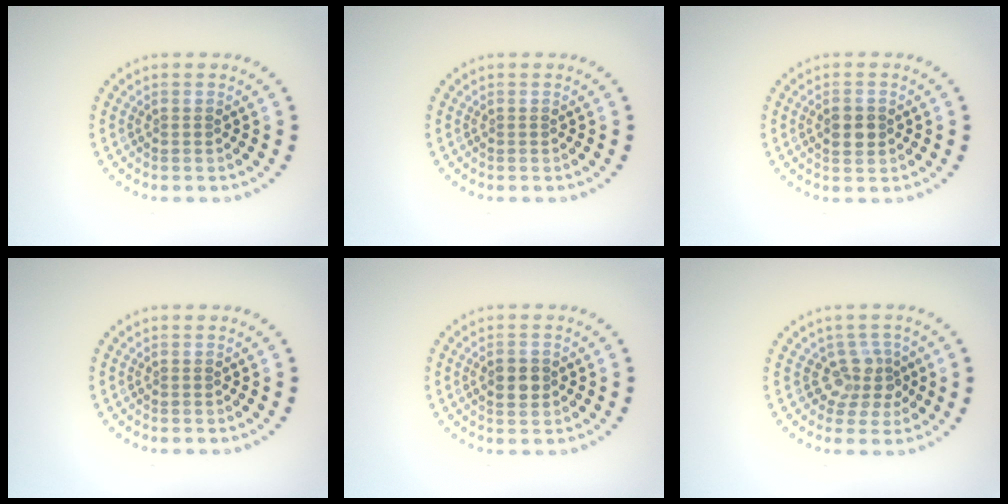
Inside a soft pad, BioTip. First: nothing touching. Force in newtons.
{"total": 0.0}
{"total": 2.7, "press": 2.7, "slide": 0.0}
{"total": 0.0}
{"total": 2.8, "press": 2.8, "slide": 0.2}
{"total": 3.0, "press": 2.2, "slide": 1.9}